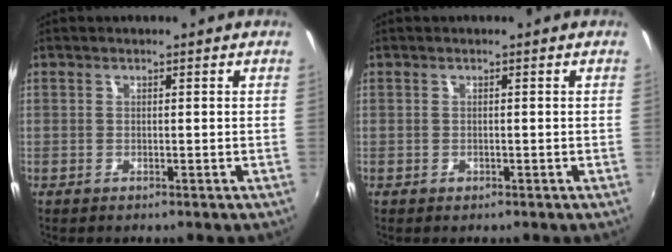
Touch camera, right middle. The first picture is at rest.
{"total": 0.5, "force": [-0.3, 0.5, 0.1], "torque": [0.000, -0.003, -0.005]}